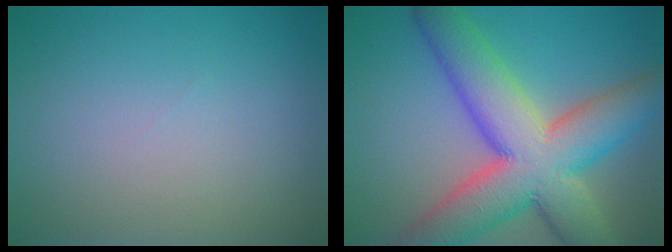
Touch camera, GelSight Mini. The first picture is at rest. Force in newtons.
{"total": 12.4, "press": 12.3, "slide": 0.7}